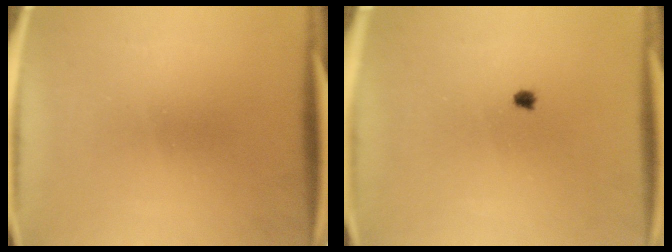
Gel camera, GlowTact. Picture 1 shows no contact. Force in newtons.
{"total": 0.6}